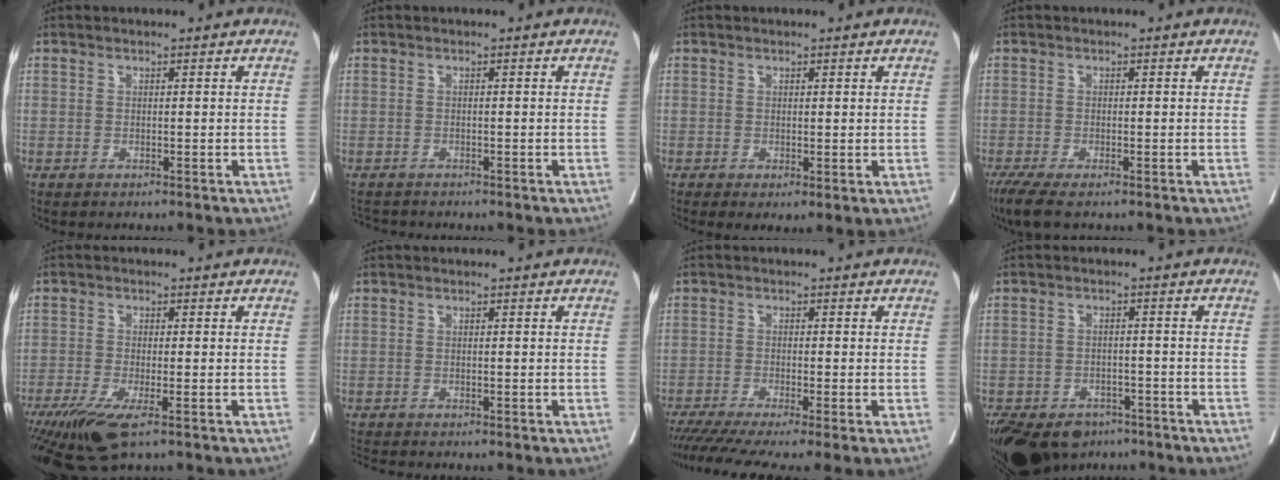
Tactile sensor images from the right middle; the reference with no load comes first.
{"total": 2.2, "force": [-2.1, 0.5, 0.1], "torque": [-0.009, -0.011, -0.036]}
{"total": 2.4, "force": [0.3, 0.9, 2.2], "torque": [-0.044, -0.008, 0.009]}
{"total": 4.2, "force": [-3.0, 0.8, 2.8], "torque": [-0.053, -0.013, -0.053]}
{"total": 8.1, "force": [-5.0, 1.6, 6.1], "torque": [-0.104, -0.021, -0.088]}
{"total": 1.4, "force": [-1.4, -0.2, 0.1], "torque": [-0.014, -0.009, -0.028]}
{"total": 10.0, "force": [-7.4, 0.6, 6.7], "torque": [-0.102, -0.018, -0.121]}
{"total": 15.2, "force": [-9.7, 9.9, 6.2], "torque": [-0.180, -0.016, -0.134]}